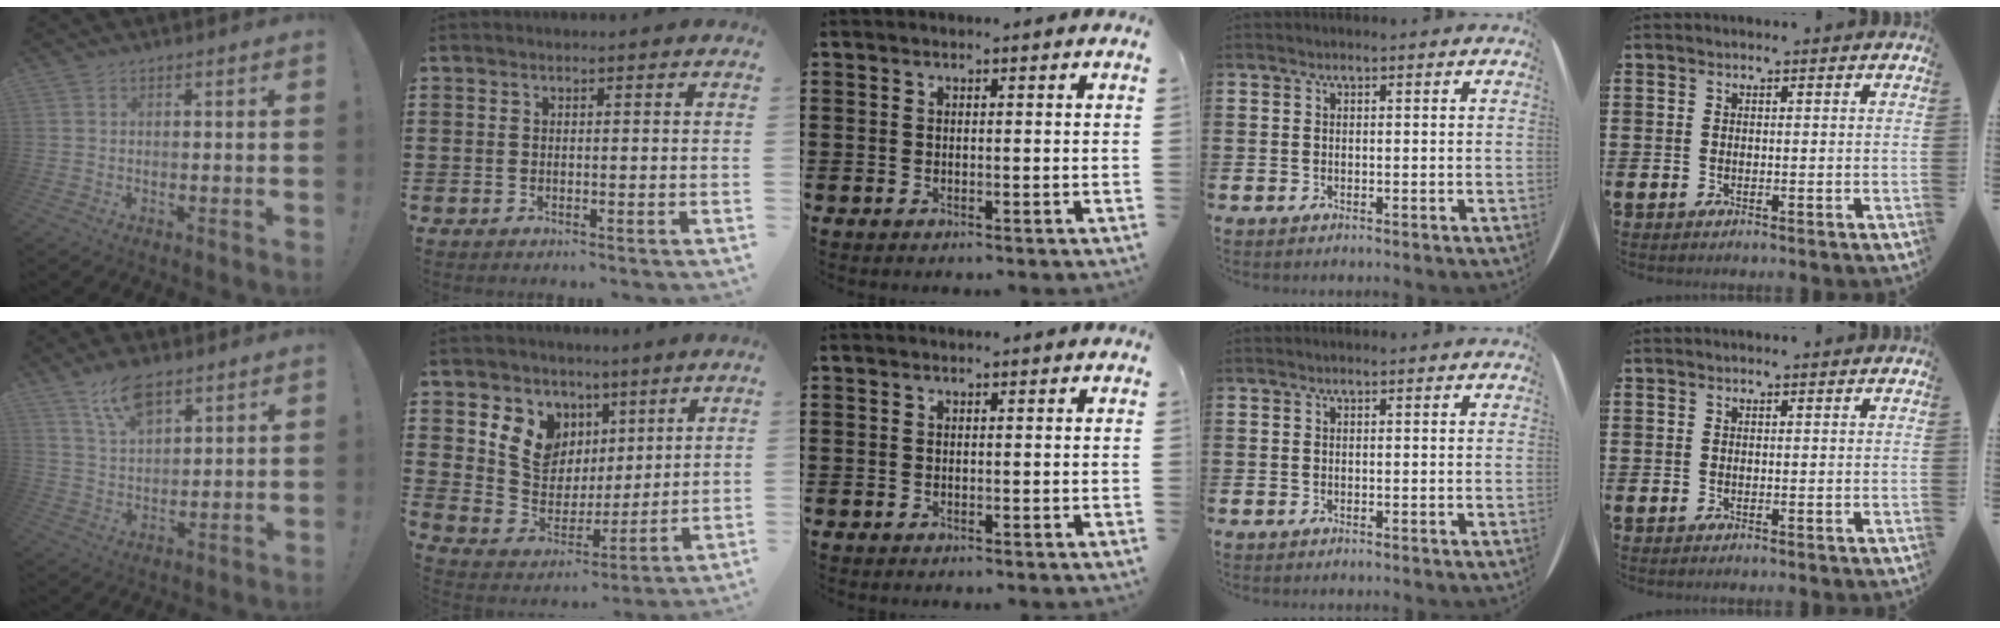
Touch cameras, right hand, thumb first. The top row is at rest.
{"thumb": {"total": 10.0, "force": [6.8, 4.4, 5.8], "torque": [-0.109, -0.026, 0.128]}, "index": {"total": 8.2, "force": [3.5, 7.2, 1.9], "torque": [-0.077, -0.016, 0.067]}}